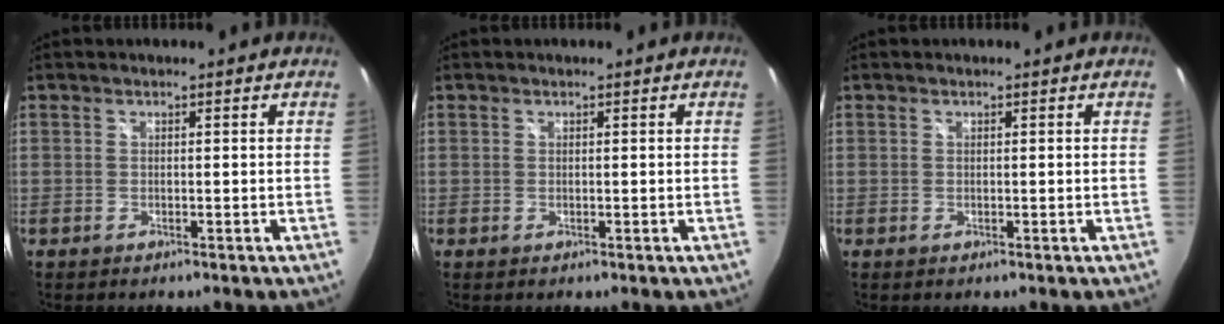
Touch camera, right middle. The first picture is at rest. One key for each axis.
{"total": 0.0}
{"total": 0.0}